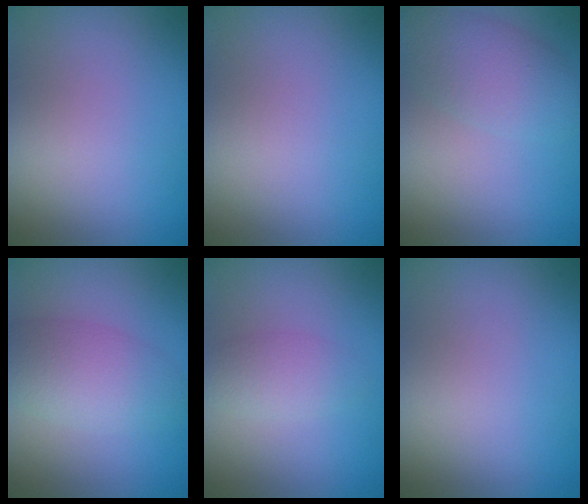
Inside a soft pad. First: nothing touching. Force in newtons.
{"total": 0.0}
{"total": 4.3, "press": 4.3, "slide": 0.1}
{"total": 4.3, "press": 4.3, "slide": 0.1}
{"total": 1.2, "press": 1.2, "slide": 0.2}
{"total": 0.0}